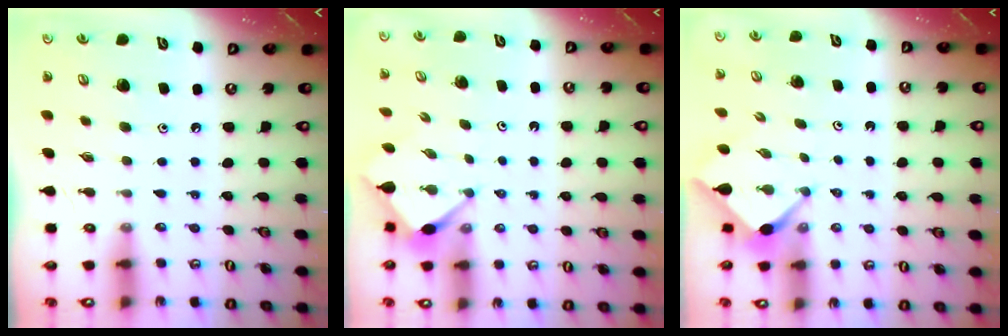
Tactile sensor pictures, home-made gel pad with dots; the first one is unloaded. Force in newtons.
{"total": 3.6, "press": 3.6, "slide": 0.4}
{"total": 2.7, "press": 2.7, "slide": 0.3}